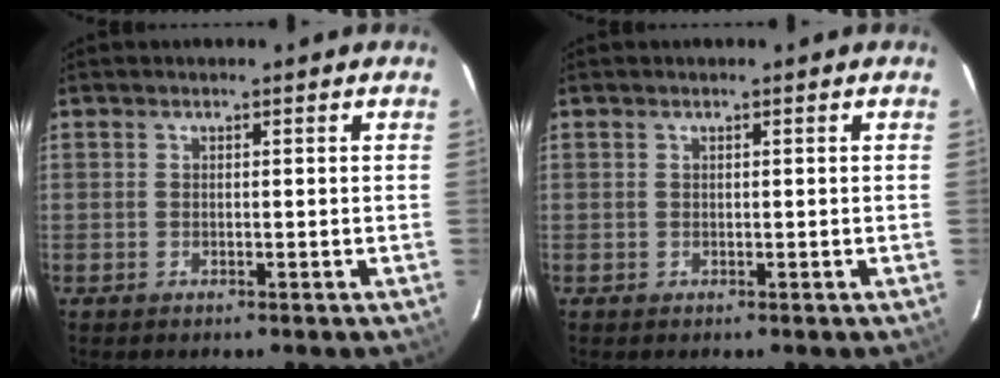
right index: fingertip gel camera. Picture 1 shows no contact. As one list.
[{"total": 0.0}]